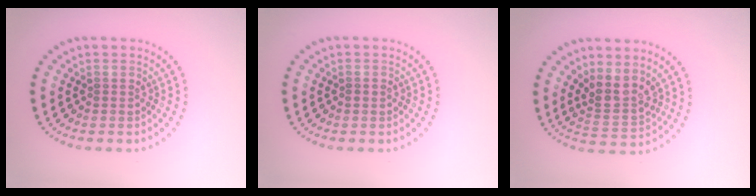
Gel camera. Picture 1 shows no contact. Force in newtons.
{"total": 0.8, "press": 0.8, "slide": 0.2}
{"total": 3.1, "press": 2.5, "slide": 1.8}